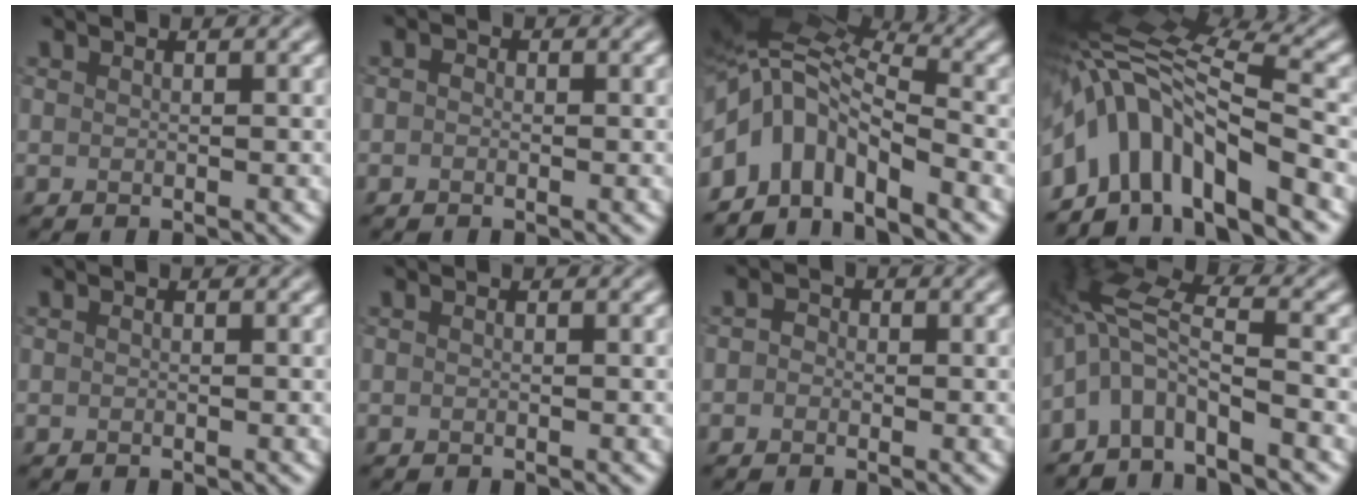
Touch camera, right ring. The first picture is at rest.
{"total": 0.7, "force": [-0.2, 0.6, 0.4], "torque": [-0.006, -0.002, -0.009]}
{"total": 8.1, "force": [-3.4, 4.4, 5.8], "torque": [-0.098, 0.016, -0.088]}
{"total": 11.3, "force": [-4.5, 4.7, 9.2], "torque": [-0.155, 0.027, -0.089]}
{"total": 0.0}
{"total": 0.0}
{"total": 1.1, "force": [-0.2, 1.0, 0.5], "torque": [-0.003, -0.001, -0.017]}
{"total": 6.0, "force": [-3.2, 1.8, 4.7], "torque": [-0.091, 0.012, -0.074]}